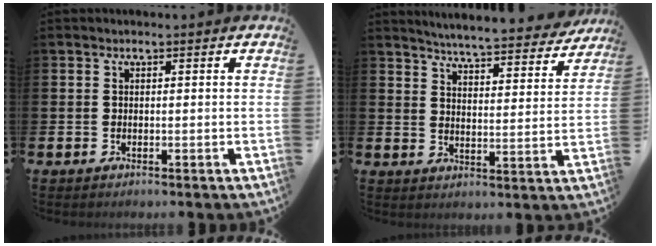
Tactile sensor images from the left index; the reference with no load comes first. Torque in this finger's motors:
{"motor_torque": [0.98, -1.16, 0.29, 0.12]}